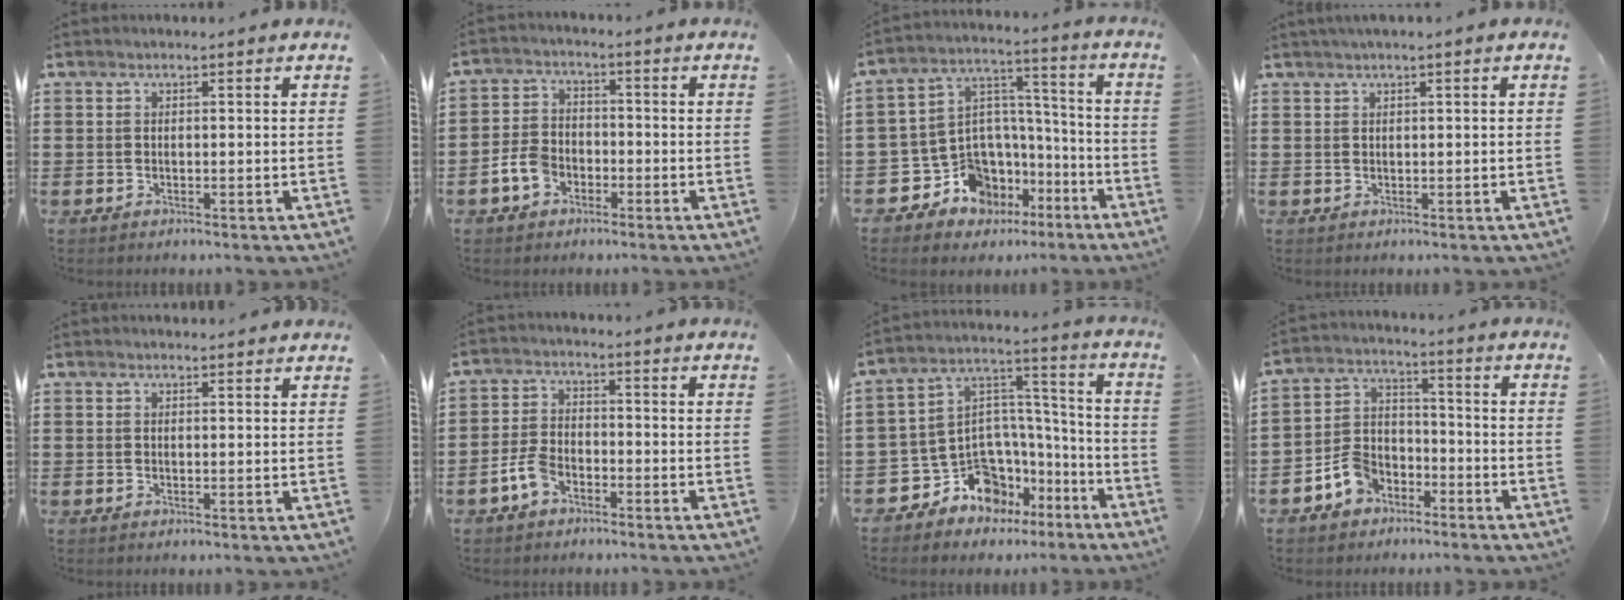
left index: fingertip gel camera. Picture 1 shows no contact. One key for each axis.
{"total": 5.0, "fx": -2.6, "fy": 3.4, "fz": 2.5, "tx": -0.067, "ty": 0.005, "tz": -0.053}
{"total": 9.5, "fx": -5.7, "fy": 7.4, "fz": 1.7, "tx": -0.073, "ty": -0.002, "tz": -0.103}
{"total": 0.8, "fx": 0.3, "fy": -0.1, "fz": 0.7, "tx": -0.012, "ty": -0.001, "tz": 0.006}
{"total": 0.9, "fx": 0.9, "fy": 0.1, "fz": 0.0, "tx": -0.003, "ty": 0.000, "tz": 0.018}
{"total": 4.3, "fx": -2.5, "fy": 2.3, "fz": 2.7, "tx": -0.068, "ty": 0.004, "tz": -0.052}
{"total": 9.9, "fx": -6.7, "fy": 6.8, "fz": 2.4, "tx": -0.071, "ty": 0.006, "tz": -0.121}
{"total": 6.0, "fx": -4.1, "fy": 4.0, "fz": 1.8, "tx": -0.055, "ty": 0.017, "tz": -0.081}